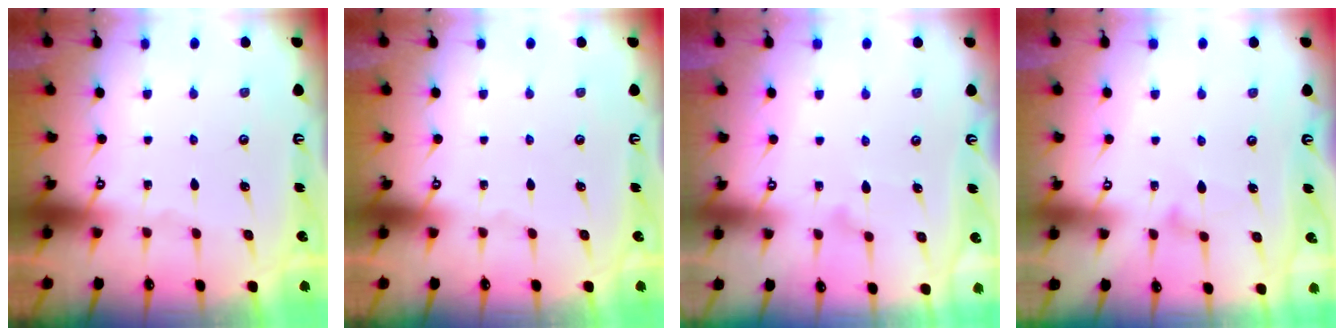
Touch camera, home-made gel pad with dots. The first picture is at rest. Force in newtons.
{"total": 0.0}
{"total": 8.3, "press": 8.3, "slide": 0.3}
{"total": 7.7, "press": 7.7, "slide": 0.5}